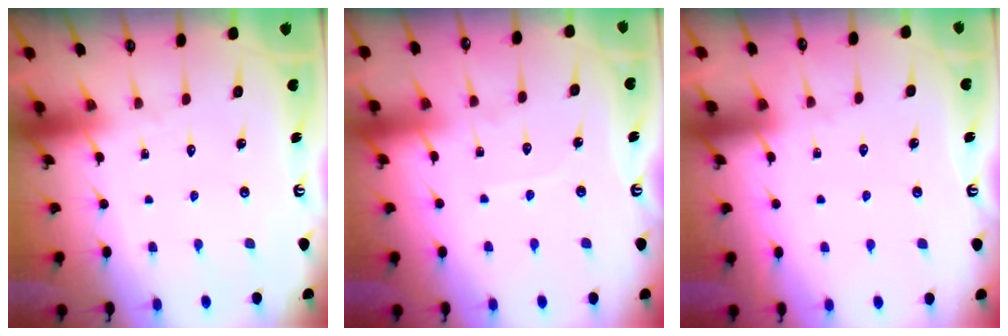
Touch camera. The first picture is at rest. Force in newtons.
{"total": 2.5, "press": 2.5, "slide": 0.3}
{"total": 3.2, "press": 3.2, "slide": 0.4}